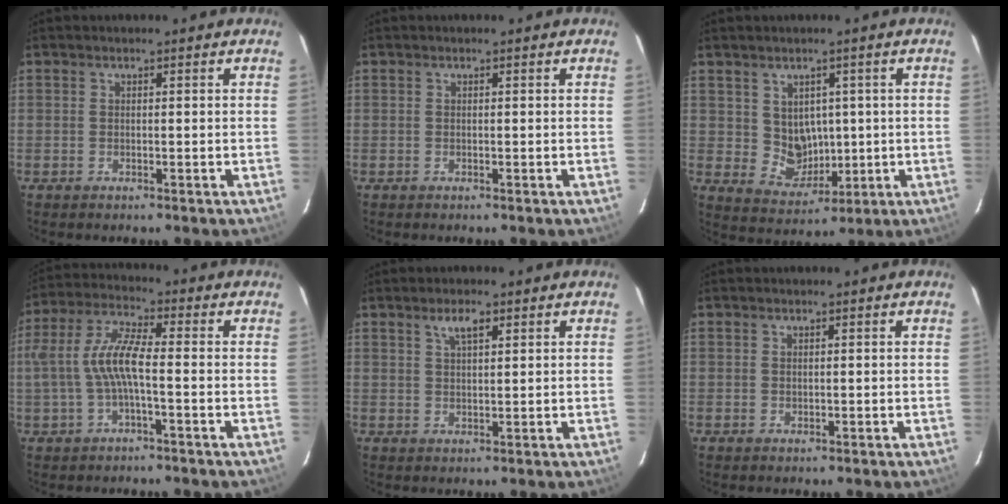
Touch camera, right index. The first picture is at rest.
{"total": 0.0}
{"total": 6.6, "force": [1.1, 6.0, 2.3], "torque": [-0.044, 0.004, 0.039]}
{"total": 8.8, "force": [-1.5, 2.3, 8.4], "torque": [-0.181, 0.010, -0.024]}
{"total": 3.4, "force": [2.0, 1.1, 2.5], "torque": [-0.042, 0.008, 0.036]}
{"total": 0.5, "force": [0.2, 0.5, 0.2], "torque": [-0.002, 0.002, 0.004]}